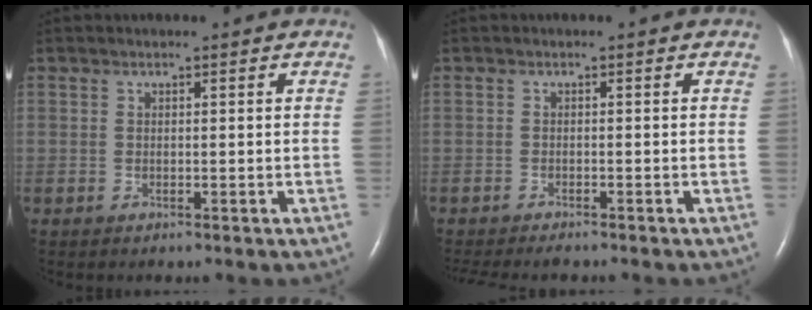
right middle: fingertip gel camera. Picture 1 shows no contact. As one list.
[{"total": 6.7, "force": [-5.9, 1.1, 3.0], "torque": [-0.045, -0.010, -0.089]}]